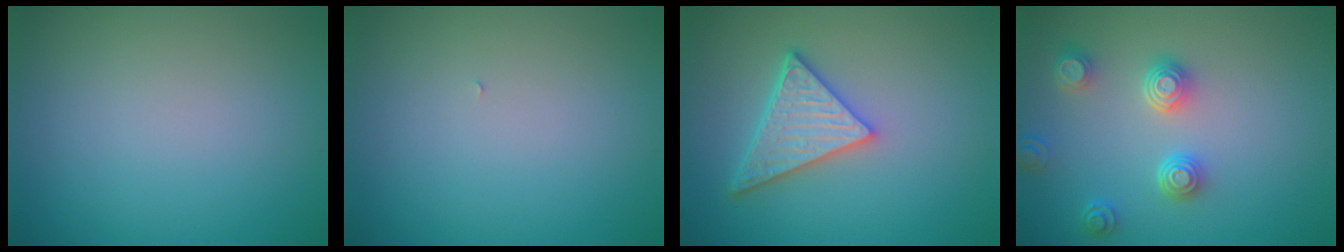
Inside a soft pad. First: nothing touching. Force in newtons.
{"total": 0.0}
{"total": 4.7, "press": 4.2, "slide": 2.2}
{"total": 3.9, "press": 3.2, "slide": 2.3}